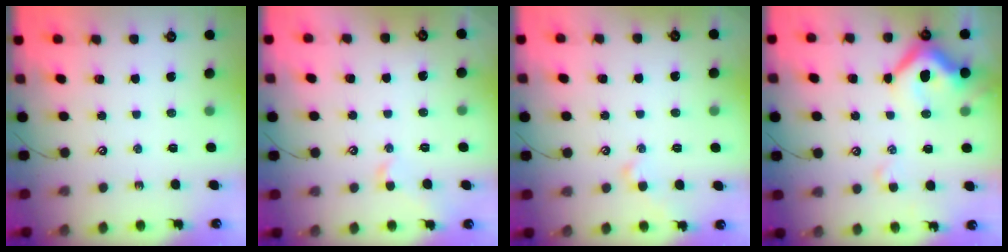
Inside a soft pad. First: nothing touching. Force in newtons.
{"total": 0.6, "press": 0.2, "slide": 0.6}
{"total": 1.3, "press": 1.2, "slide": 0.4}
{"total": 10.5, "press": 10.3, "slide": 1.7}